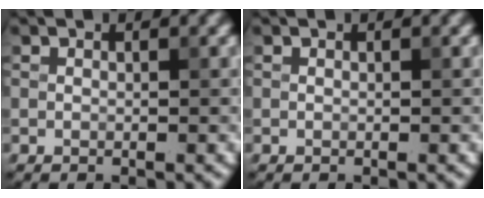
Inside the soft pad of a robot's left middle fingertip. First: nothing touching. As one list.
[{"total": 0.0}]